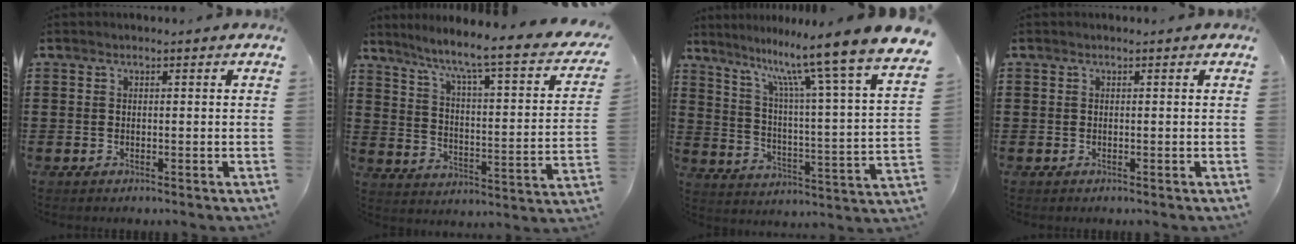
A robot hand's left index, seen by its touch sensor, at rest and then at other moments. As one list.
[{"total": 6.0, "force": [4.4, -0.6, 4.0], "torque": [-0.099, -0.045, 0.058]}, {"total": 11.7, "force": [9.7, -1.4, 6.4], "torque": [-0.137, -0.088, 0.146]}, {"total": 0.0}]